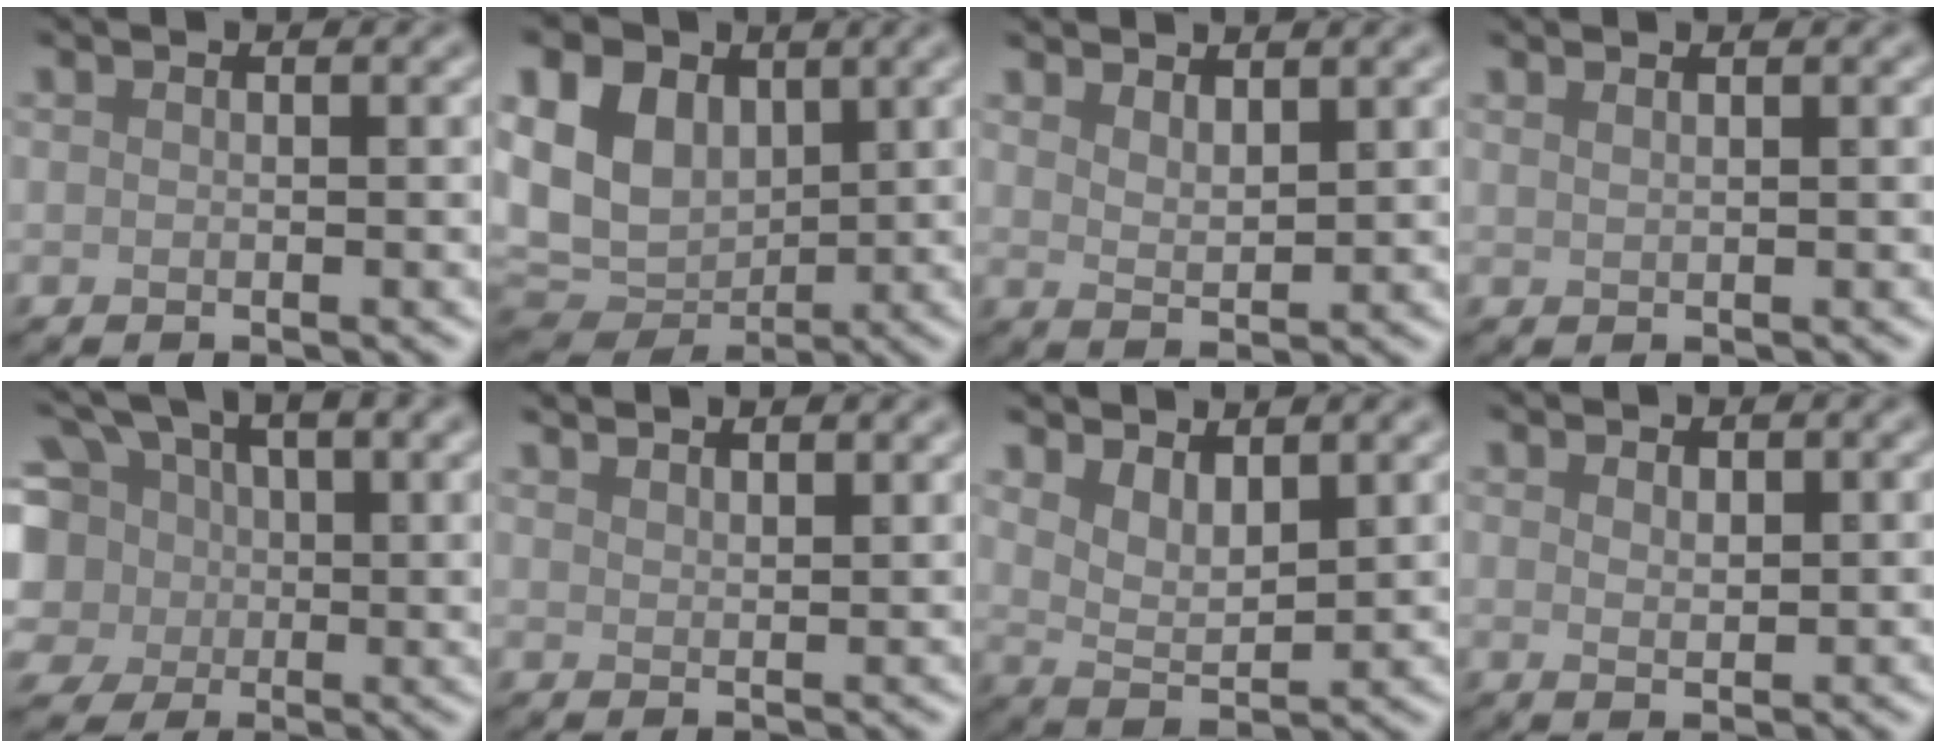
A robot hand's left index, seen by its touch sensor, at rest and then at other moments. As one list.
[{"total": 11.9, "force": [2.9, 9.1, 7.1], "torque": [-0.165, 0.022, 0.051]}, {"total": 2.6, "force": [2.1, 0.7, 1.2], "torque": [-0.025, -0.004, 0.043]}, {"total": 1.2, "force": [1.0, 0.4, 0.6], "torque": [-0.002, 0.001, 0.009]}, {"total": 8.2, "force": [1.4, 6.4, 5.1], "torque": [-0.113, 0.010, 0.018]}, {"total": 3.1, "force": [2.7, 0.7, 1.4], "torque": [-0.002, 0.008, 0.031]}, {"total": 3.5, "force": [2.3, 1.4, 2.2], "torque": [-0.048, -0.009, 0.045]}, {"total": 1.3, "force": [0.8, 0.6, 0.9], "torque": [-0.017, -0.003, 0.019]}]